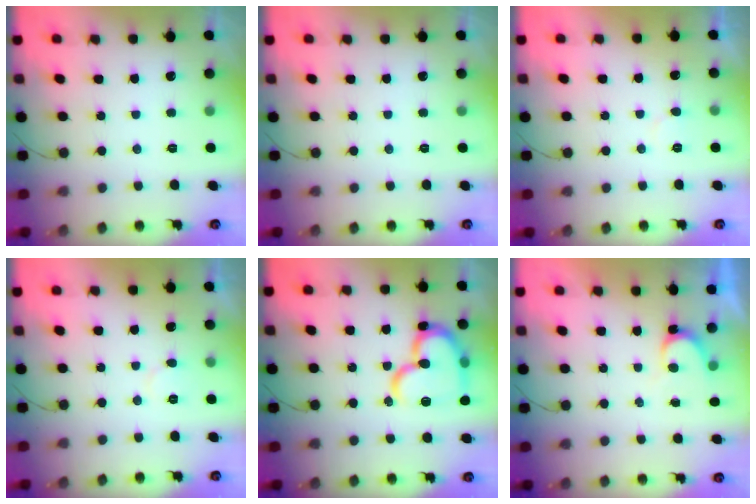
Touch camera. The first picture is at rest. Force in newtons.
{"total": 0.0}
{"total": 3.1, "press": 3.1, "slide": 0.2}
{"total": 3.5, "press": 3.5, "slide": 0.4}
{"total": 20.0, "press": 19.9, "slide": 2.1}
{"total": 4.0, "press": 4.0, "slide": 0.4}